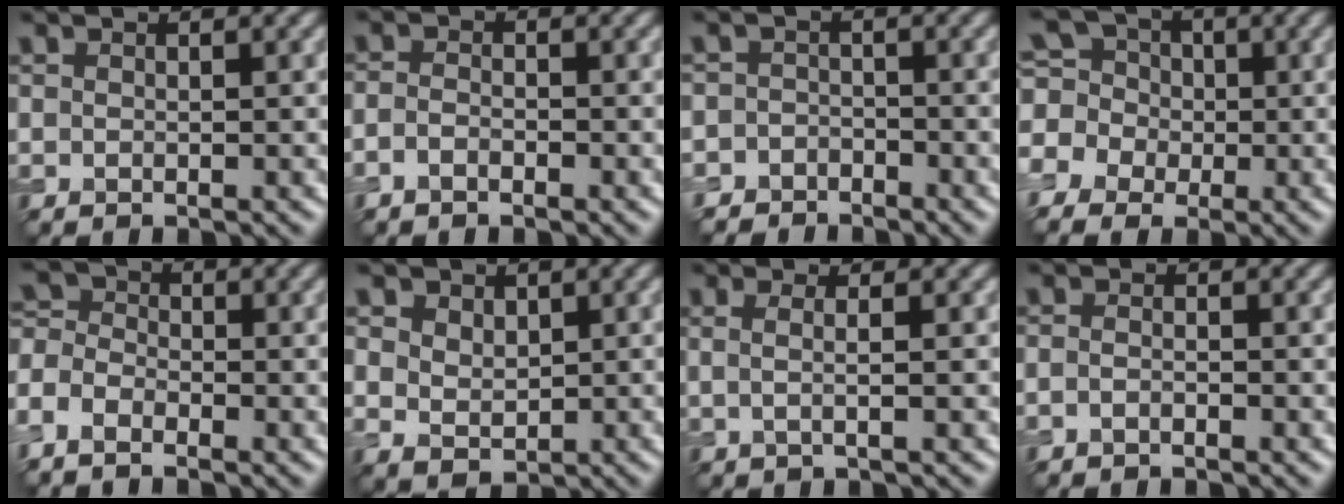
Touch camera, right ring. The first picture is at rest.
{"total": 1.5, "force": [-0.9, 0.7, 0.9], "torque": [-0.020, 0.001, -0.022]}
{"total": 2.8, "force": [-2.0, 1.9, -0.3], "torque": [0.043, 0.012, -0.046]}
{"total": 5.9, "force": [-0.7, 5.3, 2.4], "torque": [-0.066, 0.026, -0.040]}
{"total": 4.2, "force": [-2.6, 2.4, 2.1], "torque": [-0.047, 0.003, -0.057]}
{"total": 3.5, "force": [1.5, 2.6, 1.9], "torque": [-0.048, 0.009, 0.025]}
{"total": 2.1, "force": [0.4, 0.8, 1.9], "torque": [-0.029, -0.003, -0.011]}
{"total": 0.9, "force": [-0.6, 0.3, 0.6], "torque": [-0.014, 0.000, -0.013]}